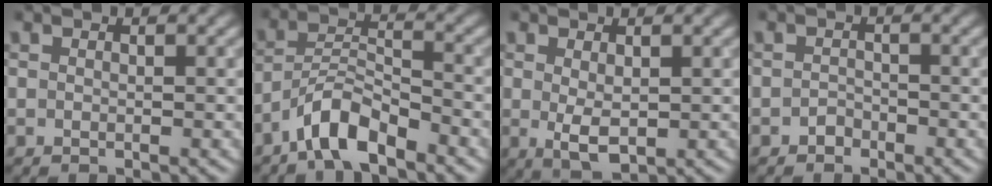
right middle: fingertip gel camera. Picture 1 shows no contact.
{"total": 4.6, "force": [-3.6, 1.2, 2.7], "torque": [-0.047, 0.008, -0.075]}
{"total": 2.7, "force": [0.1, 1.4, 2.3], "torque": [-0.046, -0.004, 0.007]}
{"total": 1.0, "force": [-0.8, 0.6, 0.2], "torque": [-0.002, 0.004, -0.014]}